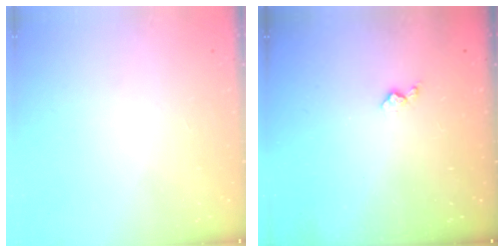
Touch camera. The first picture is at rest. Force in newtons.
{"total": 4.6, "press": 4.5, "slide": 0.7}